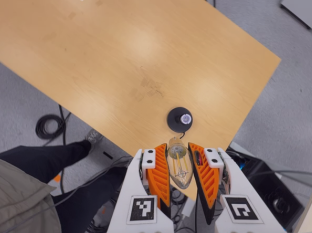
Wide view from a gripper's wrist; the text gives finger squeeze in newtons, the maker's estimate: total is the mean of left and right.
{"total": 20.4, "left": 21.5, "right": 19.3}